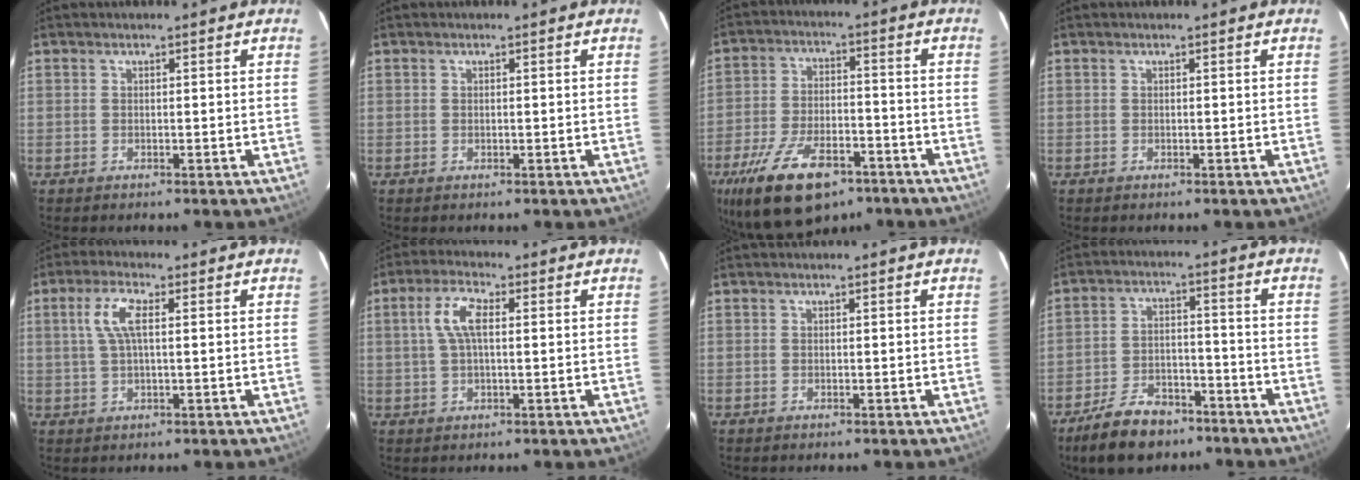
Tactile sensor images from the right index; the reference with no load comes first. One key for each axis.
{"total": 0.0}
{"total": 18.5, "fx": -11.7, "fy": 8.5, "fz": 11.5, "tx": -0.246, "ty": -0.026, "tz": -0.192}
{"total": 0.0}
{"total": 5.5, "fx": 1.3, "fy": 1.5, "fz": 5.1, "tx": -0.104, "ty": 0.009, "tz": 0.027}
{"total": 5.8, "fx": 1.1, "fy": 2.1, "fz": 5.3, "tx": -0.108, "ty": 0.013, "tz": 0.022}
{"total": 0.0}
{"total": 11.8, "fx": -8.9, "fy": 5.6, "fz": 5.4, "tx": -0.128, "ty": 0.009, "tz": -0.140}